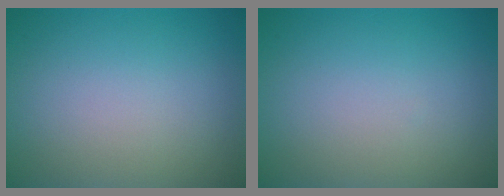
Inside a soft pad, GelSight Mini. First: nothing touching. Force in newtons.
{"total": 0.0}